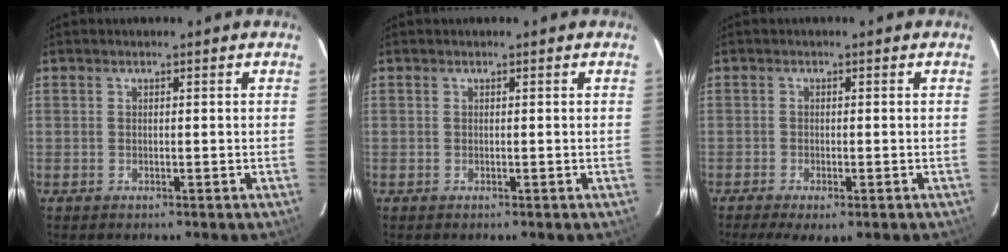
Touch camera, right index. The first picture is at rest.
{"total": 0.0}
{"total": 5.4, "force": [-3.5, 1.3, 3.8], "torque": [-0.086, -0.023, -0.054]}